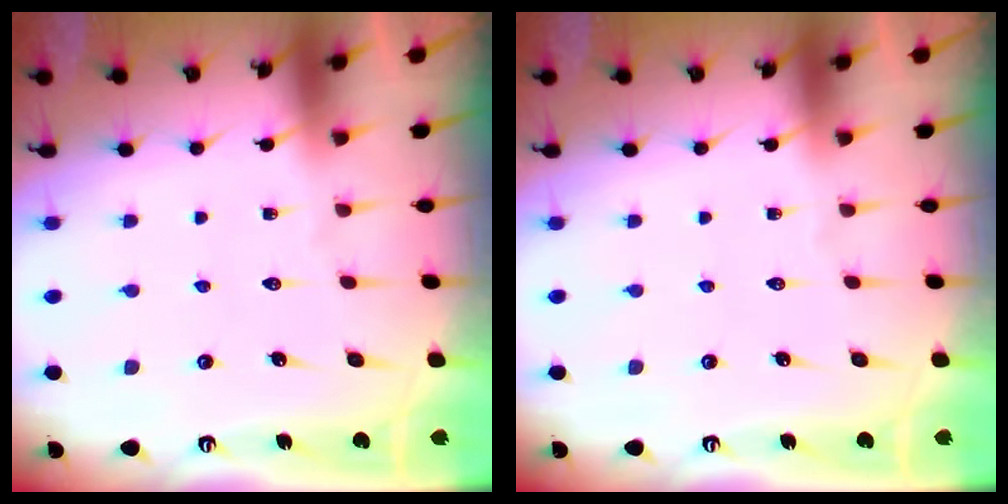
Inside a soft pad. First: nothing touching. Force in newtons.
{"total": 0.0}